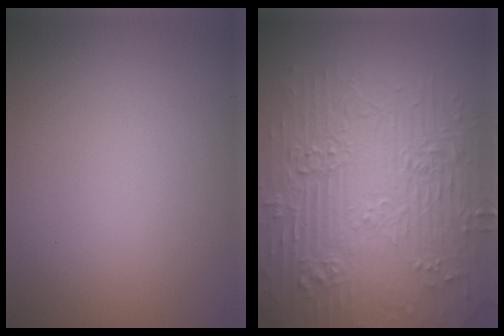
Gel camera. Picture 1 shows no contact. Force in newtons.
{"total": 11.9, "press": 7.8, "slide": 8.9}